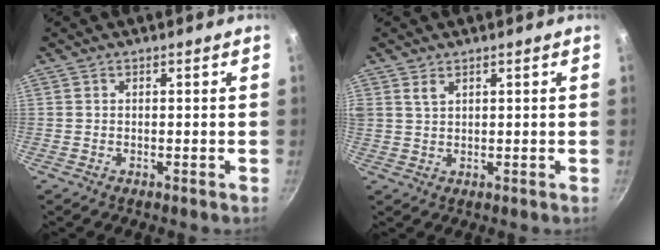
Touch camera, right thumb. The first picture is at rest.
{"total": 2.2, "force": [1.4, 1.2, 1.3], "torque": [-0.022, -0.004, 0.028]}